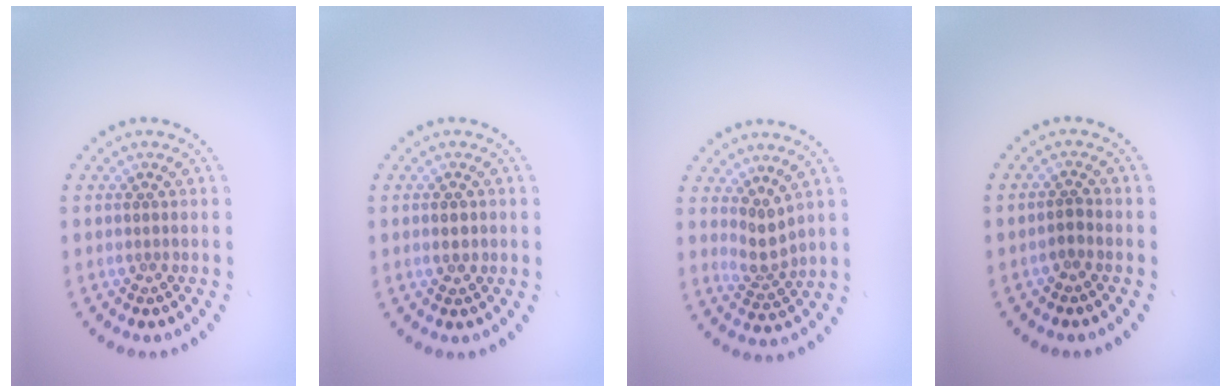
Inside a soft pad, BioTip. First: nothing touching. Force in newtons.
{"total": 1.7, "press": 1.7, "slide": 0.1}
{"total": 2.3, "press": 1.7, "slide": 1.5}
{"total": 1.2, "press": 0.9, "slide": 0.8}